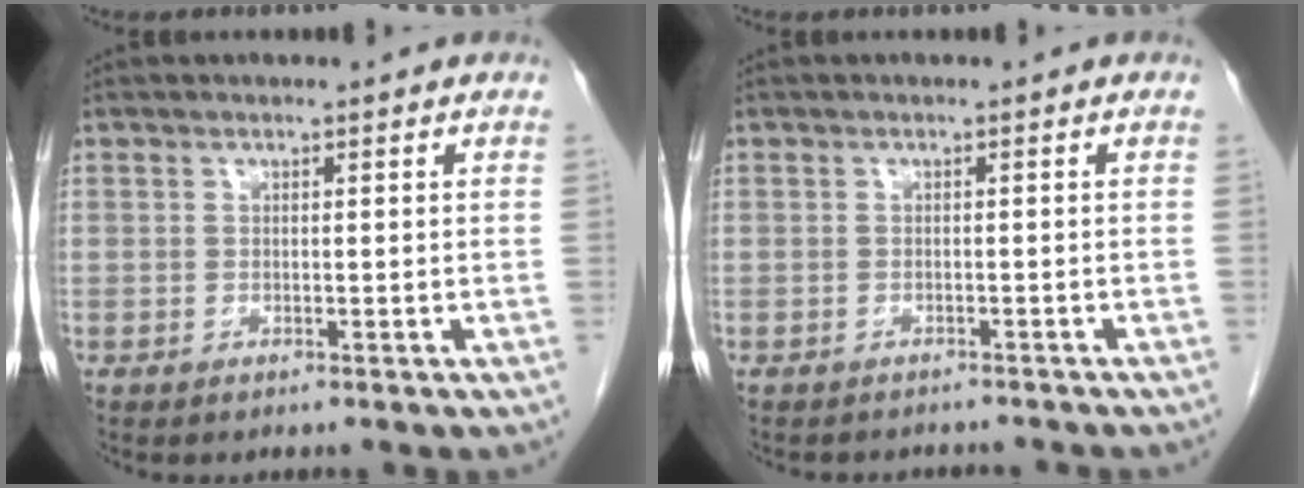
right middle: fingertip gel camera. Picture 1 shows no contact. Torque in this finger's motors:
{"motor_torque": [0.14, -0.14, -0.03, 0.00]}